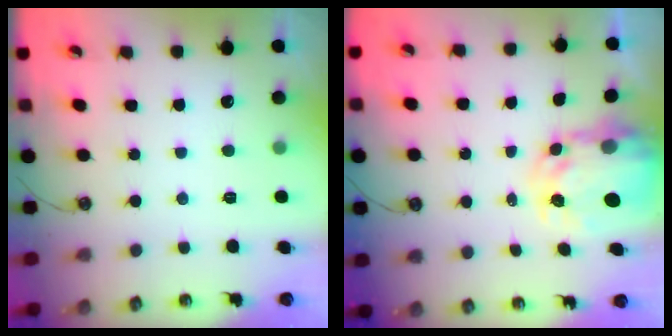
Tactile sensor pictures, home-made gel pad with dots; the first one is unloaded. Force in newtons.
{"total": 6.1, "press": 6.1, "slide": 0.6}